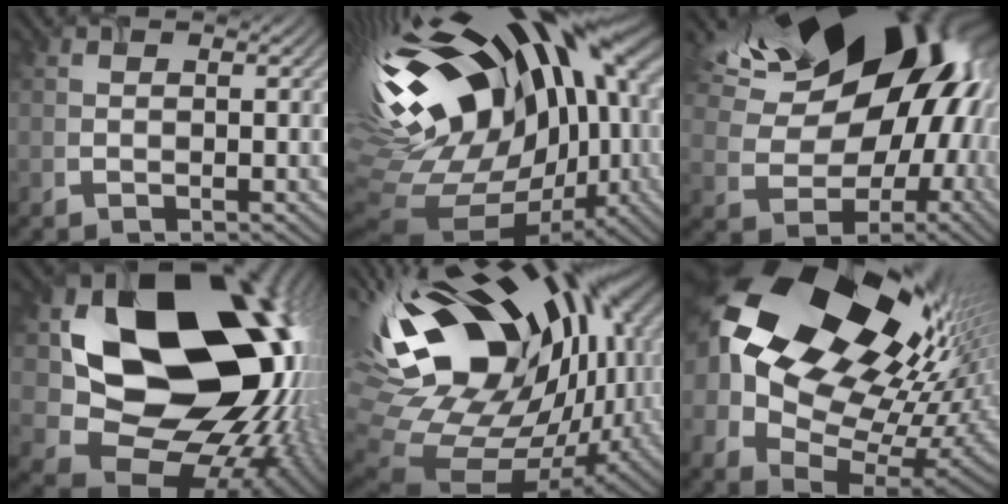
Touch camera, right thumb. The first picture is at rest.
{"total": 22.6, "force": [2.1, 12.8, 18.6], "torque": [-0.353, -0.034, 0.034]}
{"total": 20.2, "force": [6.9, 13.6, 13.3], "torque": [-0.204, 0.028, 0.125]}
{"total": 21.9, "force": [4.6, 16.6, 13.4], "torque": [-0.244, -0.046, 0.123]}
{"total": 23.3, "force": [4.4, 14.2, 18.0], "torque": [-0.342, -0.045, 0.092]}
{"total": 22.0, "force": [7.4, 14.1, 15.1], "torque": [-0.320, -0.004, 0.155]}